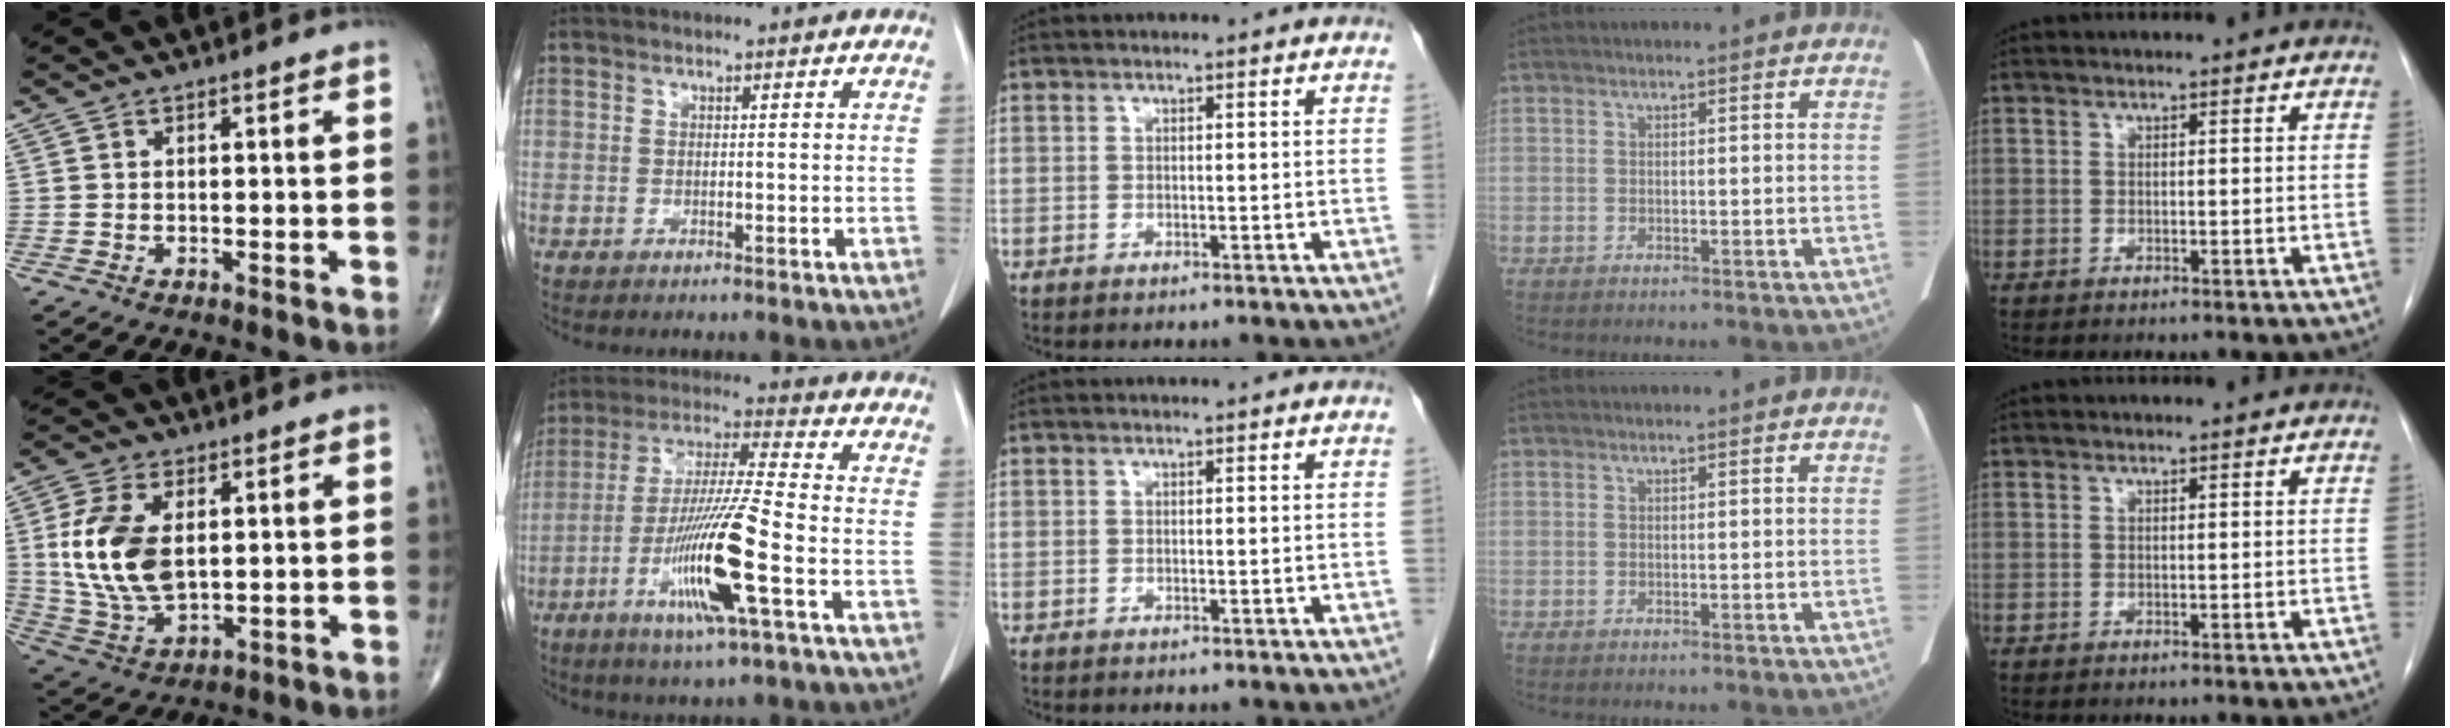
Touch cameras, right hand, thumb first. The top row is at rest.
{"thumb": {"total": 14.6, "force": [2.2, 8.3, 11.8], "torque": [-0.239, -0.011, 0.051]}, "index": {"total": 14.2, "force": [-5.2, -0.3, 13.2], "torque": [-0.265, -0.017, -0.100]}}